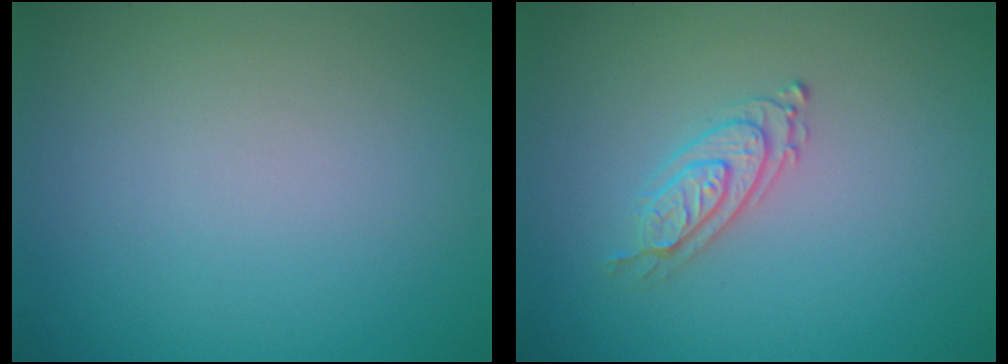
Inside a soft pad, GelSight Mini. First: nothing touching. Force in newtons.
{"total": 2.3, "press": 2.1, "slide": 0.9}